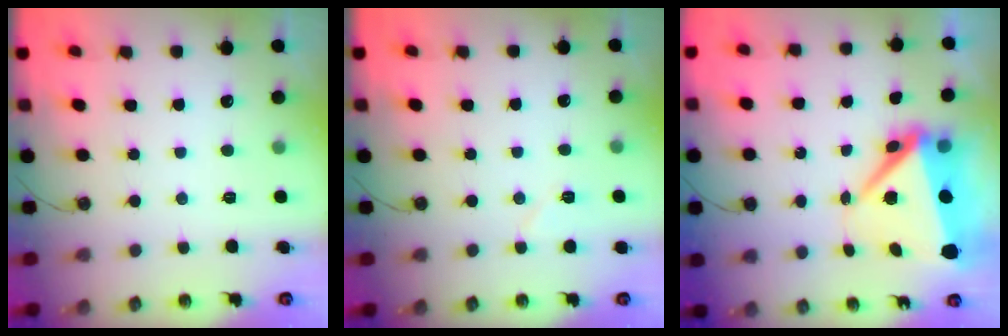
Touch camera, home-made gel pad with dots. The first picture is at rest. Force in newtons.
{"total": 5.1, "press": 4.2, "slide": 2.9}
{"total": 10.8, "press": 10.7, "slide": 1.3}